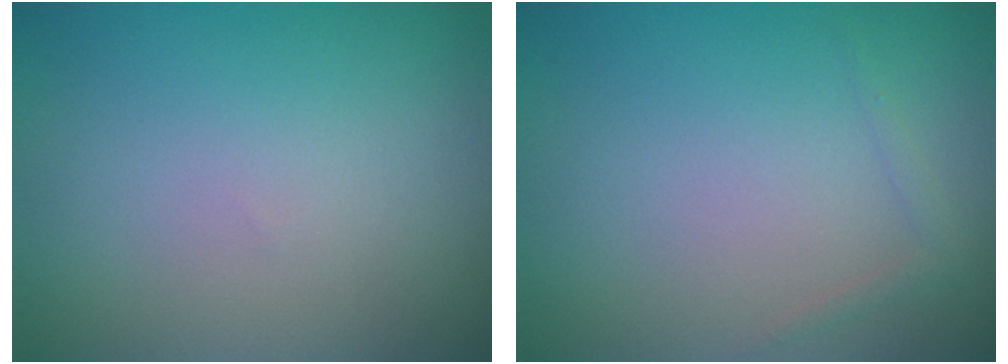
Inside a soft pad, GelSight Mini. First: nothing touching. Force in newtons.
{"total": 0.7, "press": 0.7, "slide": 0.1}